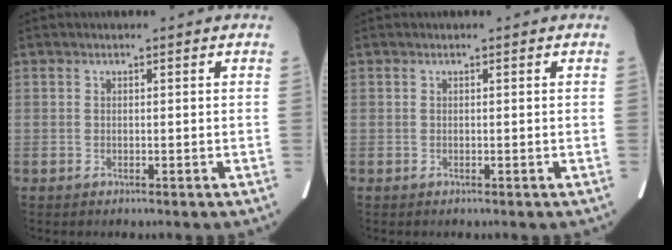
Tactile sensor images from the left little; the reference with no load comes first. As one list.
[{"total": 0.0}]